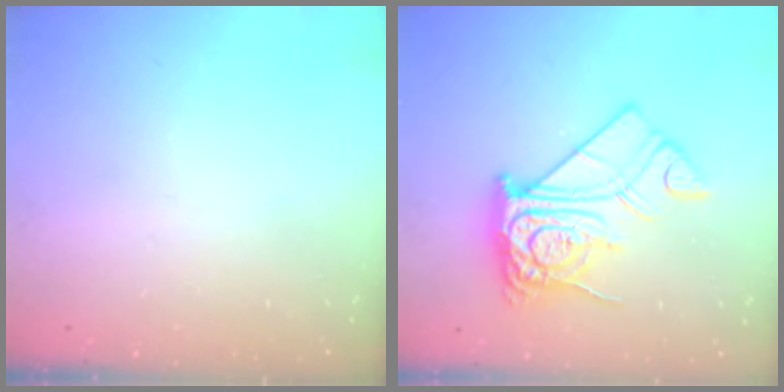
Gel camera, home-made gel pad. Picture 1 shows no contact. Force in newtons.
{"total": 15.7, "press": 15.6, "slide": 1.6}